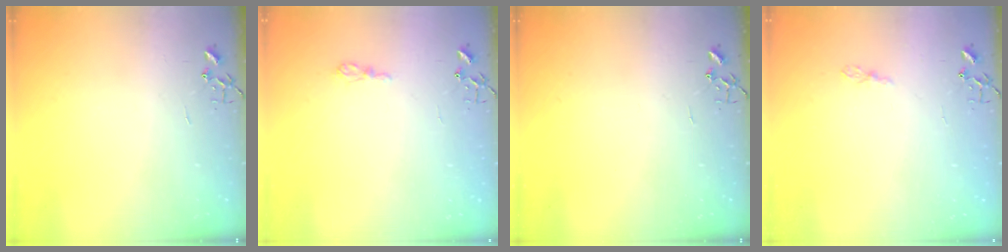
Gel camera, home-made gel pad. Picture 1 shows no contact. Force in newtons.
{"total": 5.9, "press": 5.8, "slide": 0.7}
{"total": 0.0}
{"total": 3.9, "press": 3.9, "slide": 0.5}